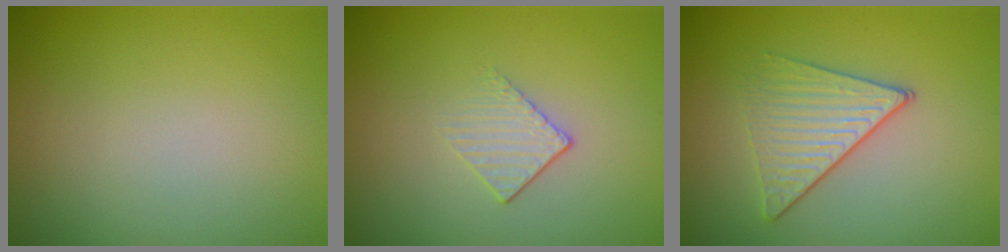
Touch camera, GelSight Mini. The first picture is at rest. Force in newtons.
{"total": 1.3, "press": 0.7, "slide": 1.1}
{"total": 3.4, "press": 2.9, "slide": 1.8}